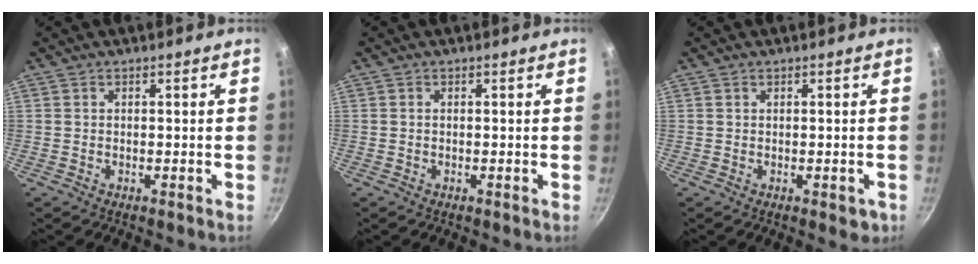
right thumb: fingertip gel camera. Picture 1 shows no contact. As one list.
[{"total": 0.0}, {"total": 2.3, "force": [-0.5, 1.5, 1.7], "torque": [-0.012, 0.001, -0.004]}]